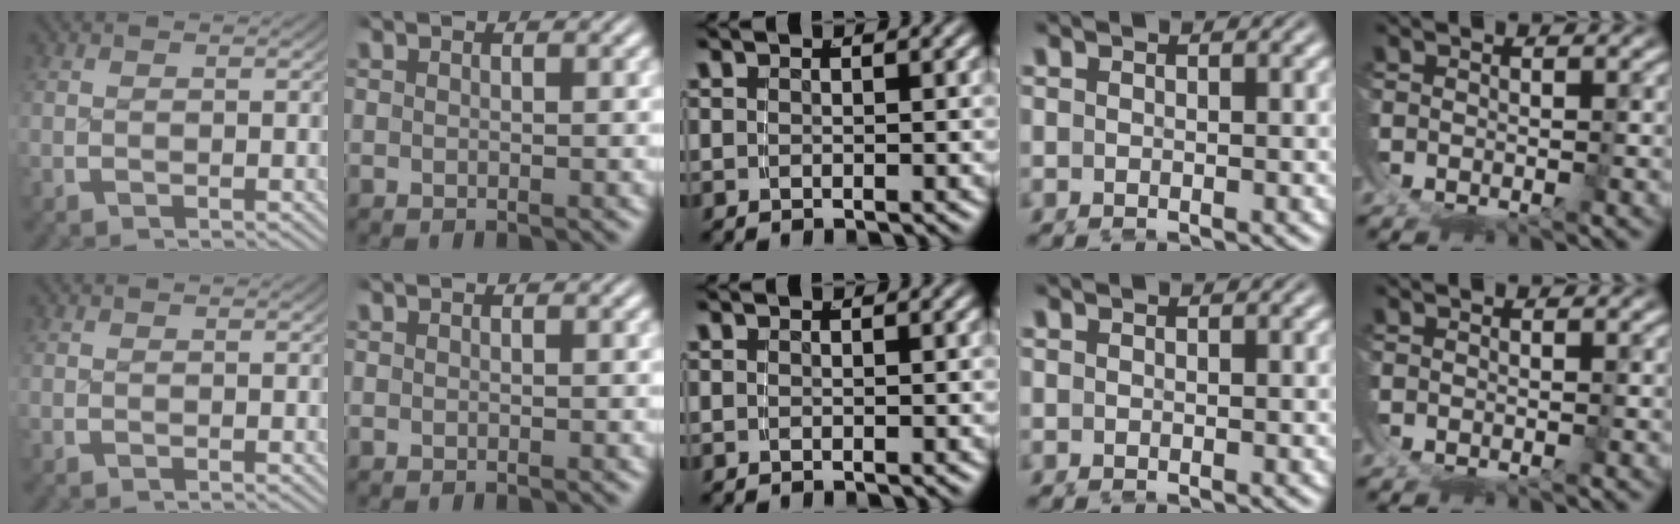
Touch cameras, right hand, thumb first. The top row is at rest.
{}